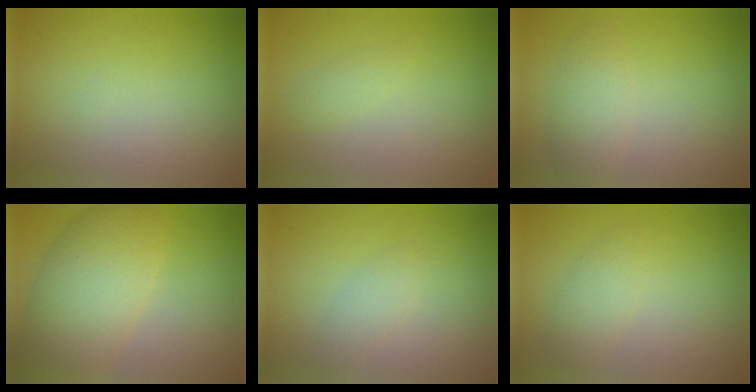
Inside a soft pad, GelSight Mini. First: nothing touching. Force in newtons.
{"total": 0.8, "press": 0.8, "slide": 0.0}
{"total": 2.4, "press": 2.4, "slide": 0.1}
{"total": 7.6, "press": 7.6, "slide": 0.4}
{"total": 1.5, "press": 1.5, "slide": 0.0}
{"total": 1.8, "press": 1.8, "slide": 0.0}